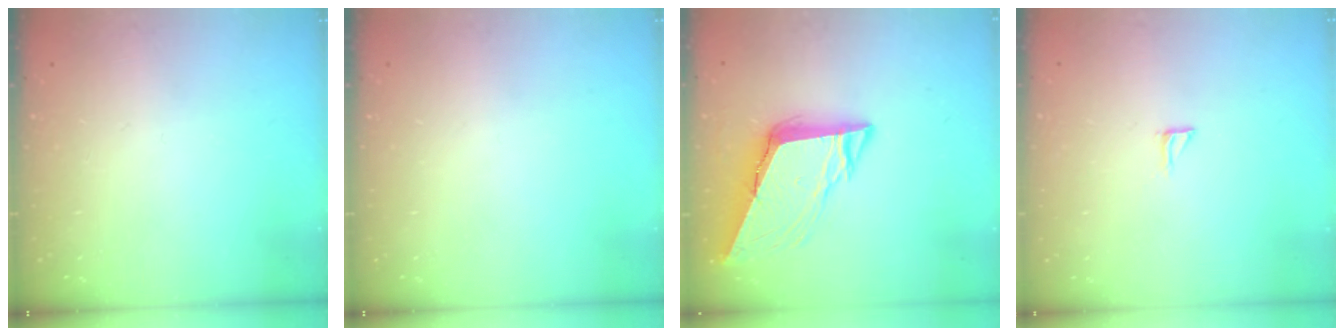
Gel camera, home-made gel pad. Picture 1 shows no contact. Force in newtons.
{"total": 0.0}
{"total": 10.3, "press": 9.9, "slide": 2.9}
{"total": 3.6, "press": 3.6, "slide": 0.4}